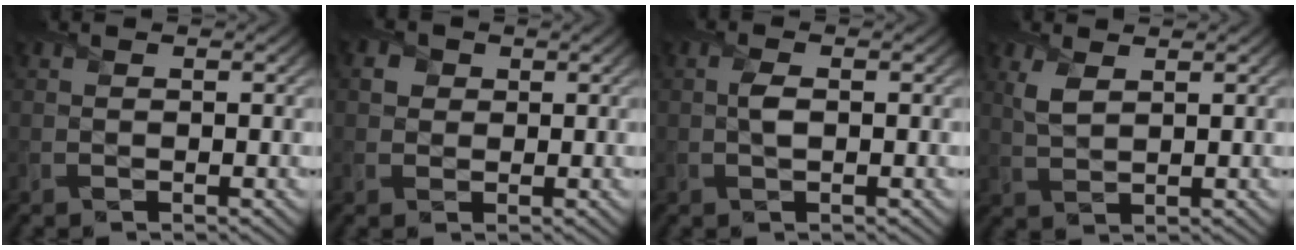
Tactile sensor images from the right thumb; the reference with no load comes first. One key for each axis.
{"total": 2.0, "fx": 0.6, "fy": 1.9, "fz": 0.4, "tx": -0.012, "ty": -0.002, "tz": 0.007}
{"total": 1.5, "fx": 0.0, "fy": 0.7, "fz": 1.4, "tx": -0.031, "ty": 0.002, "tz": 0.000}
{"total": 2.9, "fx": 1.5, "fy": 1.3, "fz": 2.1, "tx": -0.057, "ty": 0.000, "tz": 0.036}